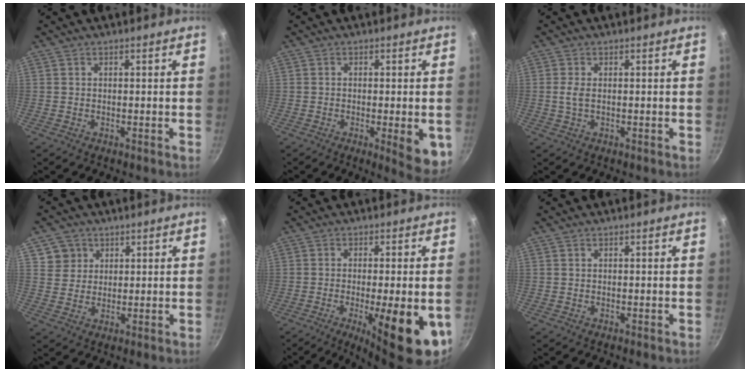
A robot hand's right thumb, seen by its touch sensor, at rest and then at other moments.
{"total": 7.2, "force": [-1.8, 1.9, 6.8], "torque": [-0.076, -0.005, -0.019]}
{"total": 2.1, "force": [0.1, 1.0, 1.8], "torque": [-0.042, 0.000, 0.002]}
{"total": 4.8, "force": [2.2, 4.2, 0.4], "torque": [0.029, 0.005, 0.039]}
{"total": 14.7, "force": [-4.7, 3.6, 13.5], "torque": [-0.177, 0.000, -0.059]}
{"total": 0.0}